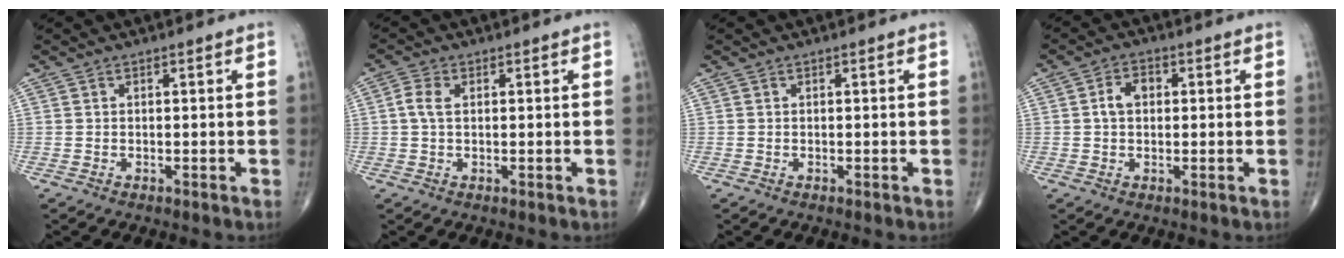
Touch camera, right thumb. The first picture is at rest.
{"total": 2.8, "force": [0.5, 1.7, 2.2], "torque": [-0.054, 0.009, 0.007]}
{"total": 0.0}
{"total": 4.0, "force": [0.4, 2.8, 2.8], "torque": [-0.045, 0.014, 0.004]}